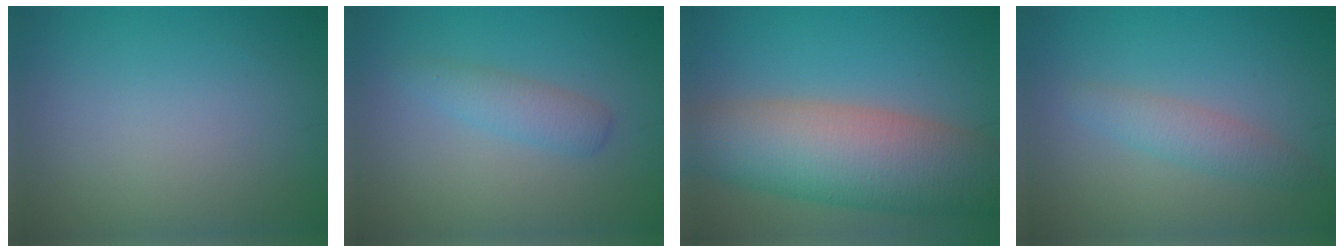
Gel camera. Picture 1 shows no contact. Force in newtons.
{"total": 2.0, "press": 2.0, "slide": 0.1}
{"total": 10.4, "press": 10.4, "slide": 0.5}
{"total": 2.2, "press": 2.2, "slide": 0.1}